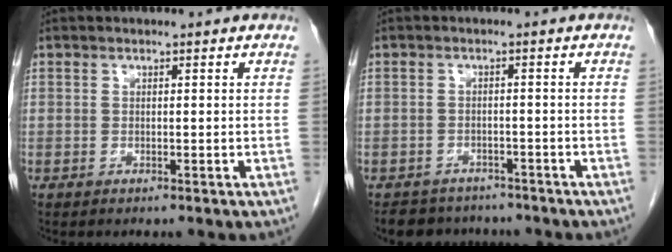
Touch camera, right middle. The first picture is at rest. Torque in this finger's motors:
{"motor_torque": [0.09, -0.09, -0.05, 0.00]}